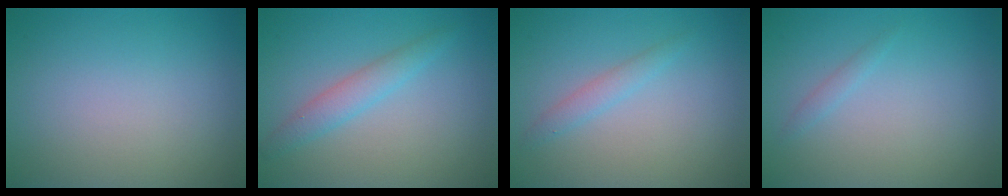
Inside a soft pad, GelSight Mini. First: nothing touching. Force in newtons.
{"total": 2.2, "press": 2.2, "slide": 0.1}
{"total": 1.4, "press": 1.4, "slide": 0.1}
{"total": 0.7, "press": 0.7, "slide": 0.0}